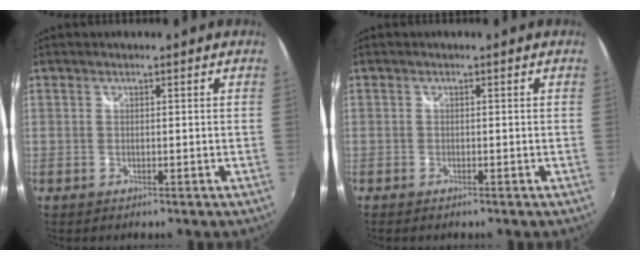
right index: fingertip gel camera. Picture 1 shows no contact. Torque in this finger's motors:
{"motor_torque": [-0.13, -0.11, -0.08, -0.05]}